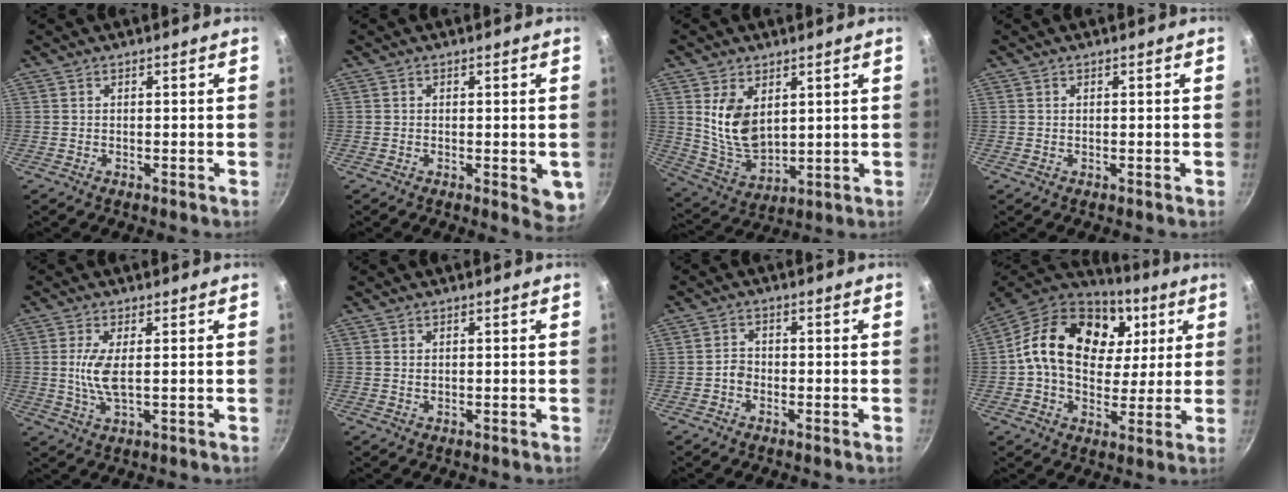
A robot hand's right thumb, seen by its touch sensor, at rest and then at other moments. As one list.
[{"total": 4.5, "force": [-0.7, 2.2, 3.9], "torque": [-0.037, -0.006, -0.008]}, {"total": 11.1, "force": [3.3, 6.9, 8.1], "torque": [-0.134, -0.033, 0.080]}, {"total": 0.0}, {"total": 5.7, "force": [0.5, 1.8, 5.4], "torque": [-0.119, -0.004, 0.012]}, {"total": 0.8, "force": [0.3, 0.6, 0.4], "torque": [-0.006, 0.000, 0.006]}, {"total": 2.3, "force": [-1.0, 1.8, 1.1], "torque": [-0.011, 0.016, -0.020]}, {"total": 23.2, "force": [6.2, 16.4, 15.2], "torque": [-0.244, 0.001, 0.092]}]